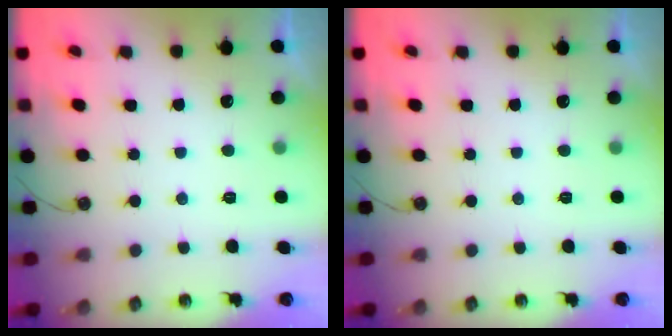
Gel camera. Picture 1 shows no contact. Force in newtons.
{"total": 0.0}